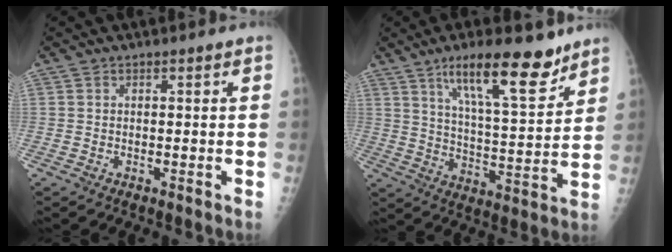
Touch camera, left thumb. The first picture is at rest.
{"total": 16.4, "force": [10.8, 4.4, 11.6], "torque": [-0.159, -0.063, 0.183]}